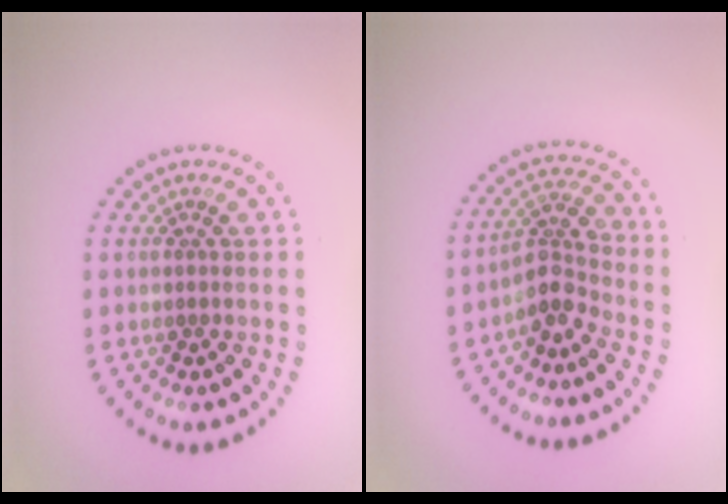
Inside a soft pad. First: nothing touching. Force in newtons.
{"total": 3.0, "press": 2.3, "slide": 1.8}